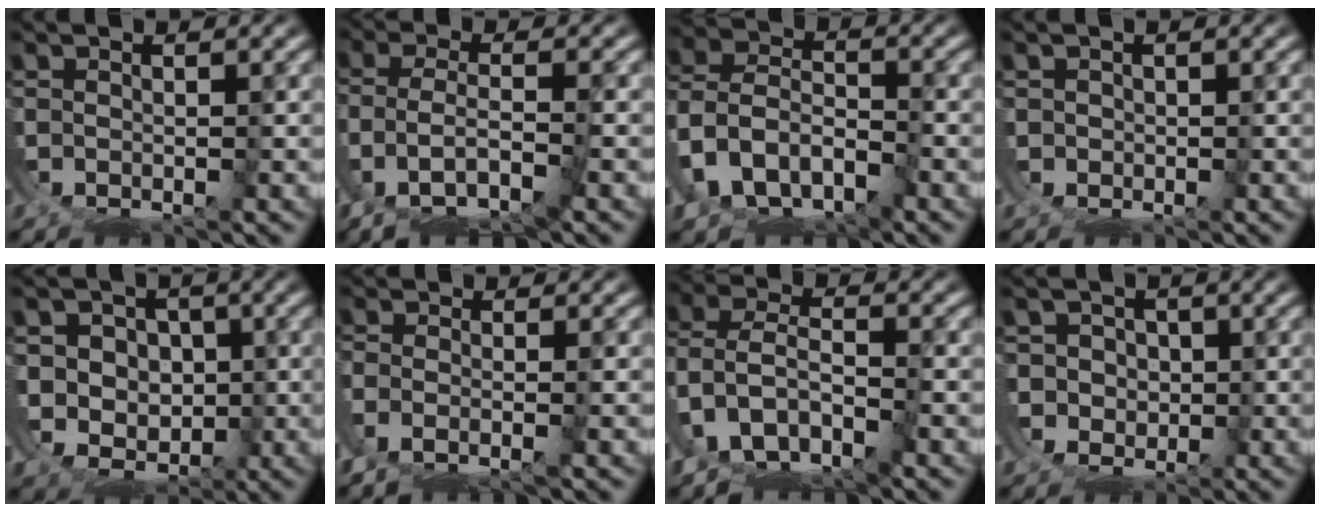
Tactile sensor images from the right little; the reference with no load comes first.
{"total": 5.0, "force": [-1.4, 3.0, 3.8], "torque": [-0.092, -0.008, -0.020]}
{"total": 7.4, "force": [-2.2, 6.8, 2.1], "torque": [-0.086, -0.037, -0.034]}
{"total": 1.1, "force": [0.4, 0.1, -1.0], "torque": [0.007, -0.016, 0.013]}
{"total": 5.0, "force": [0.3, 4.7, 1.7], "torque": [-0.038, -0.031, 0.019]}
{"total": 2.3, "force": [-1.0, 0.3, 2.1], "torque": [-0.048, -0.016, -0.008]}
{"total": 10.3, "force": [-3.3, 9.0, 3.8], "torque": [-0.133, -0.047, -0.048]}
{"total": 2.1, "force": [1.4, 1.6, -0.2], "torque": [0.001, -0.020, 0.037]}